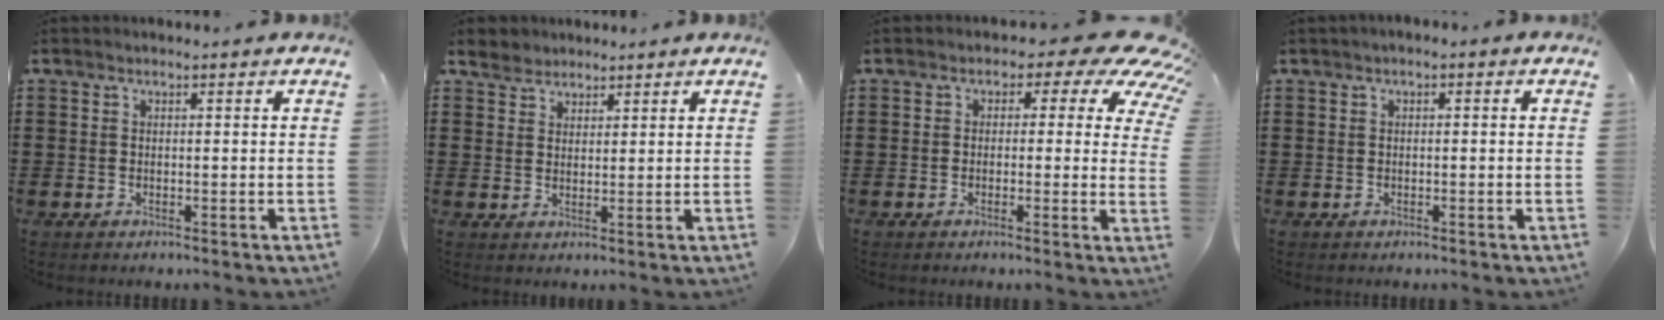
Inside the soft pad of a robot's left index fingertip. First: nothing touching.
{"total": 2.7, "force": [2.3, 1.5, 0.0], "torque": [-0.010, 0.008, 0.044]}
{"total": 5.0, "force": [2.3, 2.7, 3.4], "torque": [-0.057, -0.015, 0.031]}
{"total": 0.6, "force": [-0.3, 0.2, 0.5], "torque": [-0.010, -0.003, -0.005]}